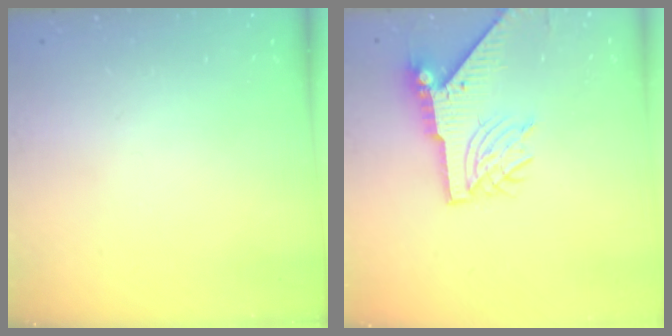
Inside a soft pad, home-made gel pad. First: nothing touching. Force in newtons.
{"total": 9.2, "press": 9.1, "slide": 1.3}